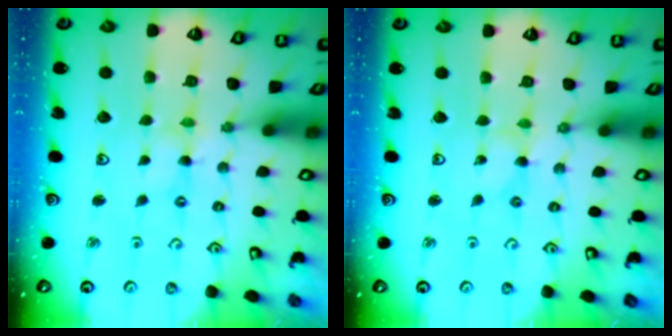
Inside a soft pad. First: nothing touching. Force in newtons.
{"total": 0.0}